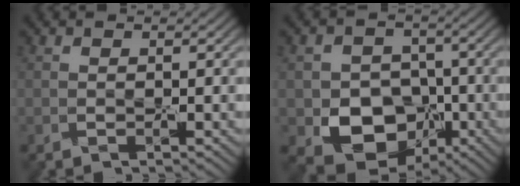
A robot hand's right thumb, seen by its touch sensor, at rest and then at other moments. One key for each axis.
{"total": 8.3, "fx": -3.1, "fy": 6.7, "fz": 3.6, "tx": -0.051, "ty": -0.015, "tz": -0.067}